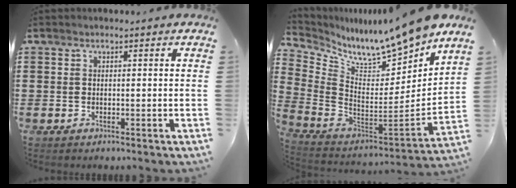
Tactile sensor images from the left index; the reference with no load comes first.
{"total": 9.4, "force": [9.0, 0.2, 2.7], "torque": [-0.079, -0.090, 0.147]}